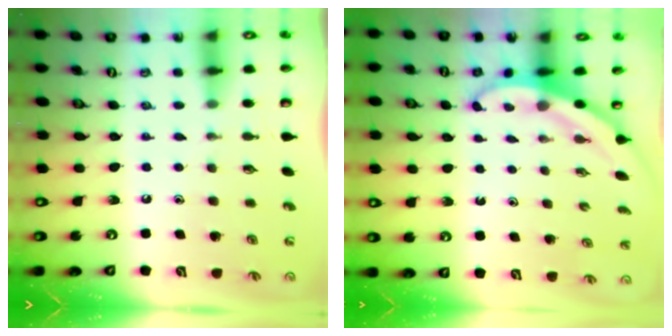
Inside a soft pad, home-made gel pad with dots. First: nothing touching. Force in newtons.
{"total": 3.0, "press": 3.0, "slide": 0.2}